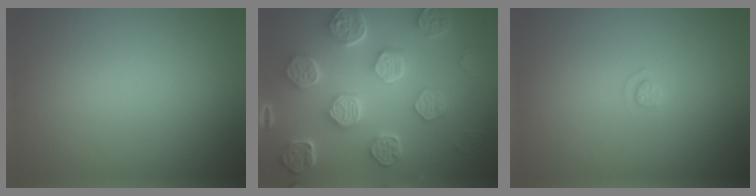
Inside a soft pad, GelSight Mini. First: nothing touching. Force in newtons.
{"total": 8.4, "press": 6.5, "slide": 5.3}
{"total": 0.9, "press": 0.9, "slide": 0.2}